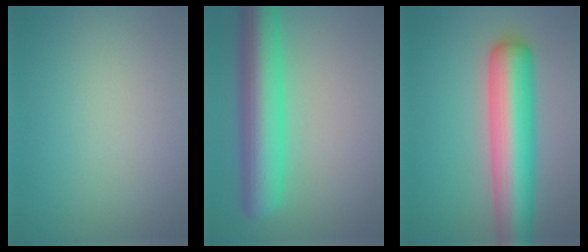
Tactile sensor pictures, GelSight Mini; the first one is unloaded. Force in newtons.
{"total": 8.3, "press": 8.3, "slide": 0.3}
{"total": 8.7, "press": 8.7, "slide": 0.2}